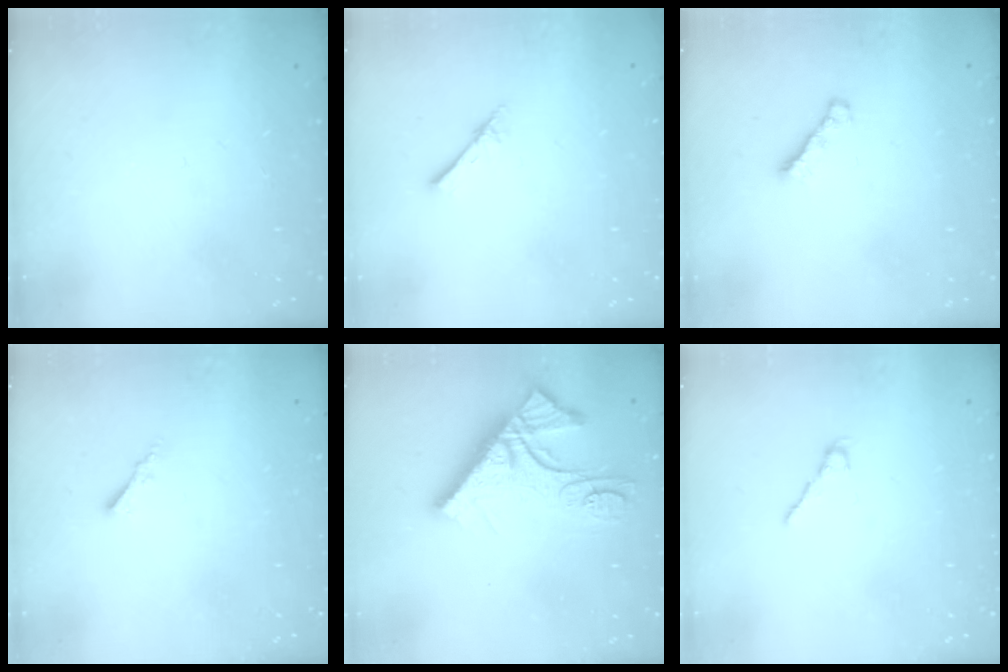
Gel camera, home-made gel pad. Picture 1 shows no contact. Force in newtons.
{"total": 2.6, "press": 2.6, "slide": 0.3}
{"total": 1.6, "press": 1.4, "slide": 0.6}
{"total": 1.7, "press": 1.6, "slide": 0.5}
{"total": 14.0, "press": 13.9, "slide": 1.3}
{"total": 1.7, "press": 1.5, "slide": 0.6}